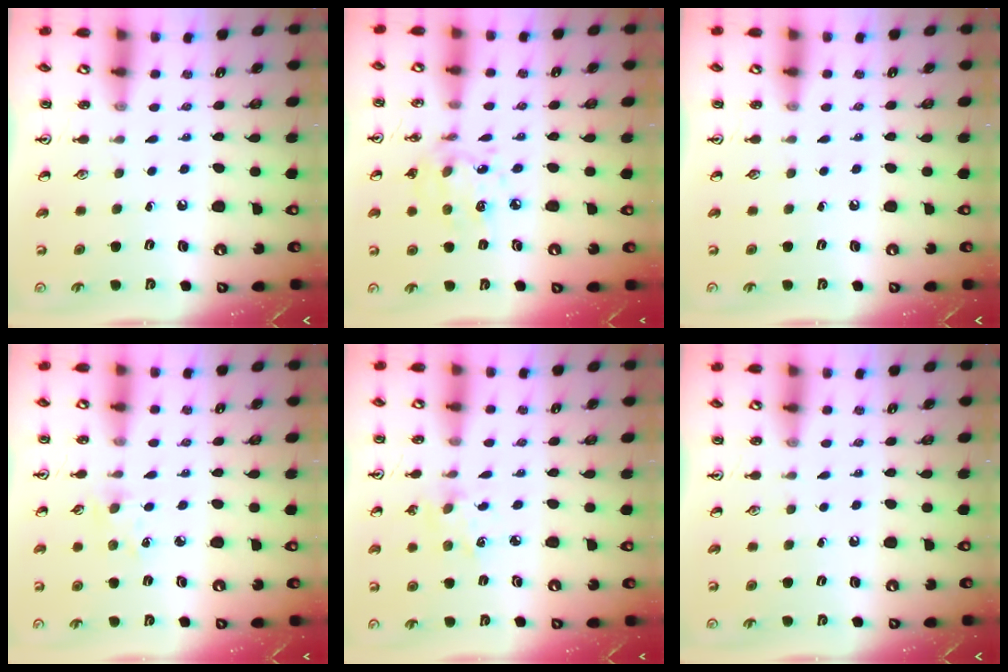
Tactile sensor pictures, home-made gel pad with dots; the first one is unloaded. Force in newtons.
{"total": 8.0, "press": 8.0, "slide": 0.5}
{"total": 0.0}
{"total": 1.9, "press": 1.9, "slide": 0.3}
{"total": 1.8, "press": 1.7, "slide": 0.3}
{"total": 0.0}